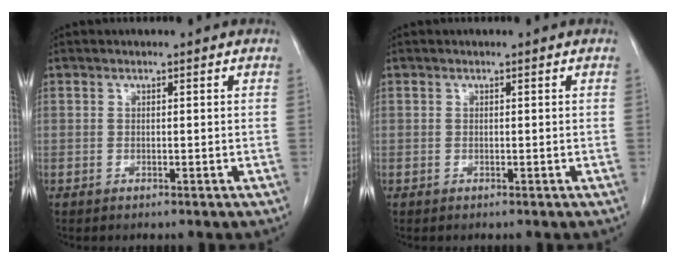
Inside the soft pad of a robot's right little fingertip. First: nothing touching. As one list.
[{"total": 0.0}]